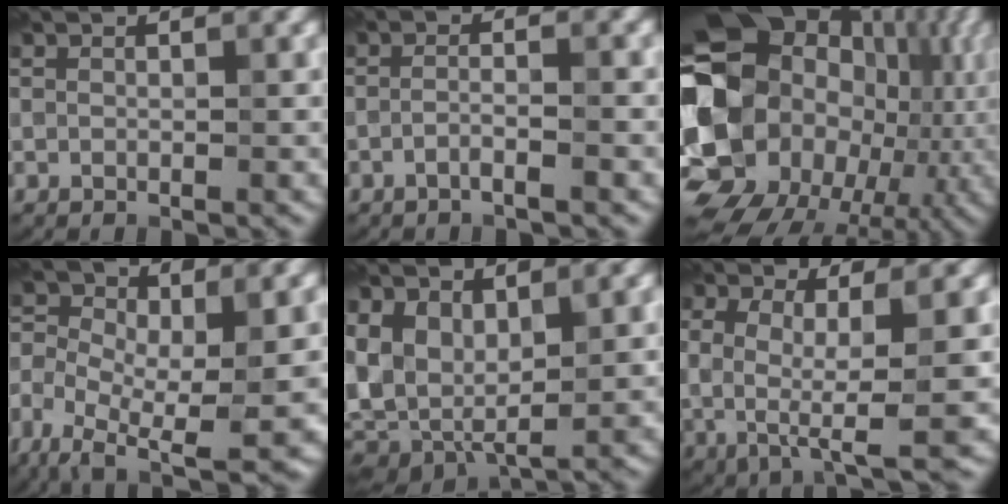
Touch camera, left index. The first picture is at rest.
{"total": 1.7, "force": [-1.0, -0.2, 1.3], "torque": [-0.028, 0.011, -0.021]}
{"total": 22.8, "force": [-2.8, 18.8, 12.5], "torque": [-0.246, 0.004, -0.082]}
{"total": 11.8, "force": [-4.8, 5.3, 9.4], "torque": [-0.186, -0.014, -0.086]}
{"total": 6.8, "force": [1.5, 4.1, 5.2], "torque": [-0.126, 0.003, 0.032]}
{"total": 6.1, "force": [-0.5, 2.6, 5.6], "torque": [-0.118, -0.018, 0.000]}